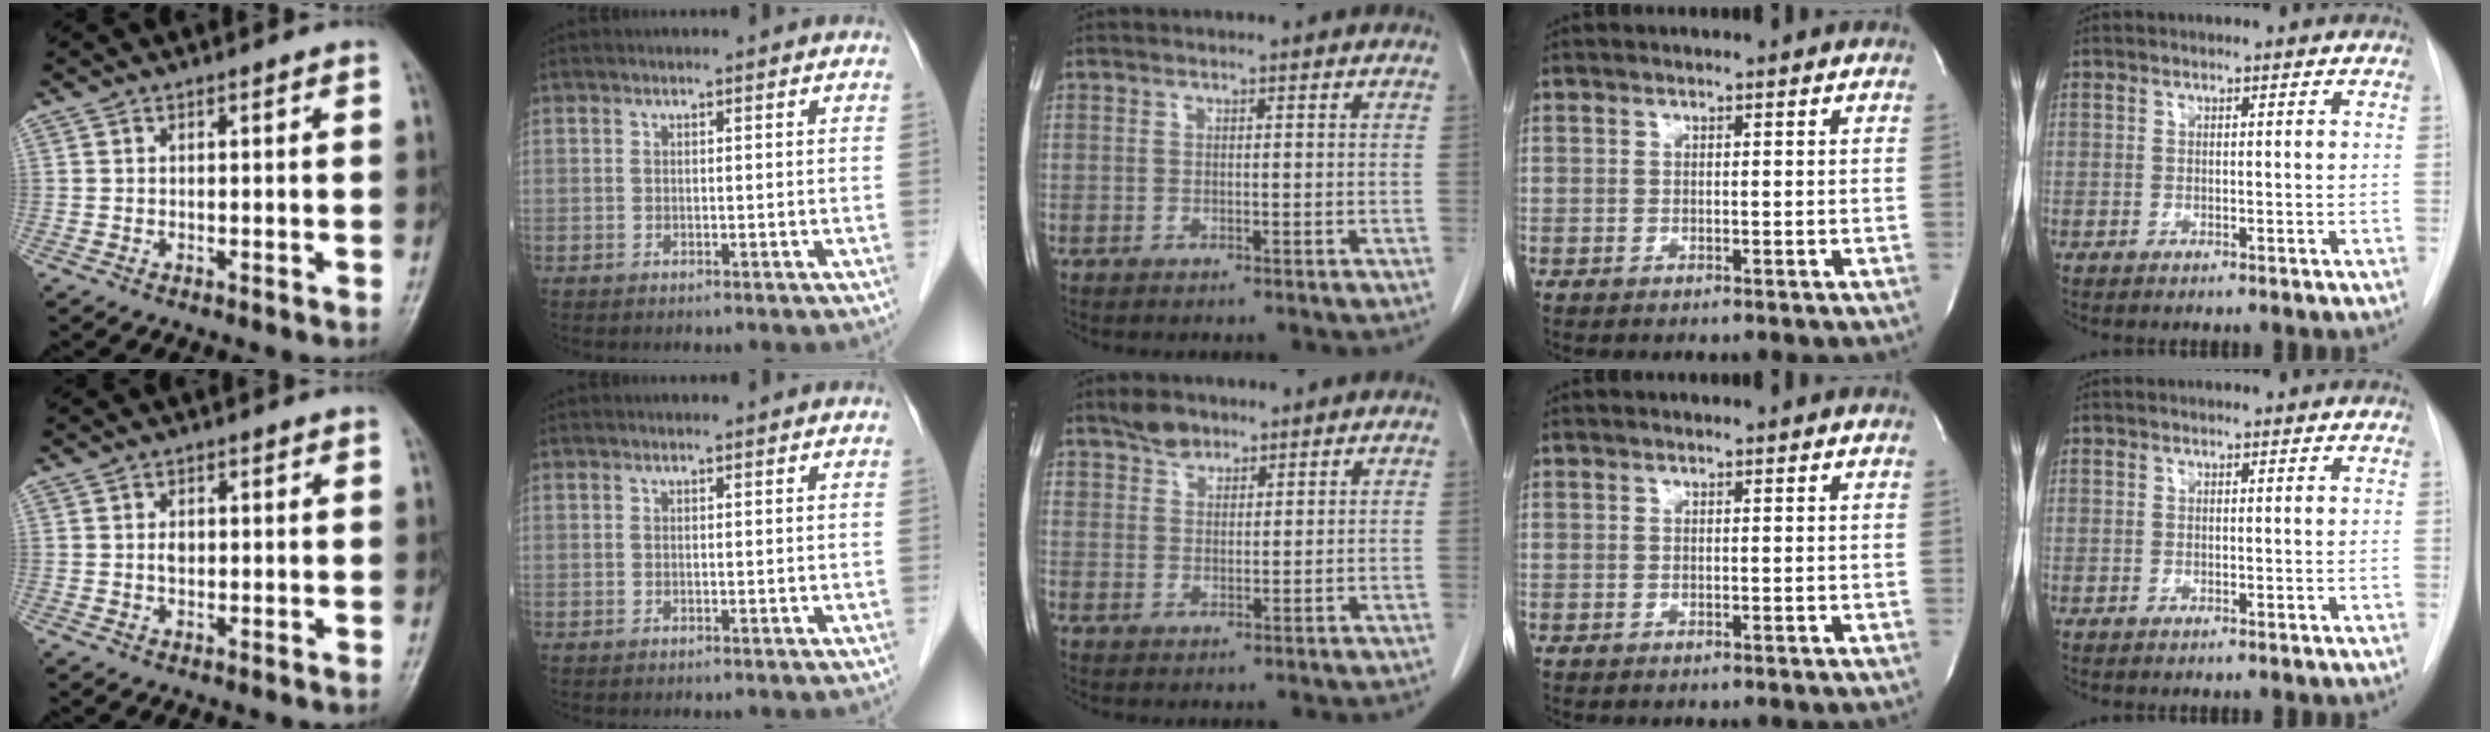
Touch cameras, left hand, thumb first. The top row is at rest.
{"thumb": {"total": 1.9, "force": [0.1, 1.4, 1.3], "torque": [-0.017, 0.001, 0.002]}, "middle": {"total": 3.3, "force": [2.8, 1.7, 0.9], "torque": [-0.017, 0.004, 0.051]}}